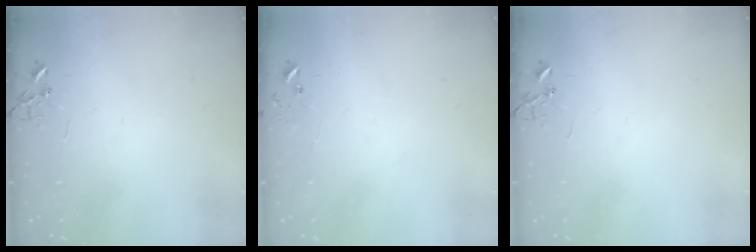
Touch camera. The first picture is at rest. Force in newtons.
{"total": 6.3, "press": 6.3, "slide": 0.5}
{"total": 0.0}